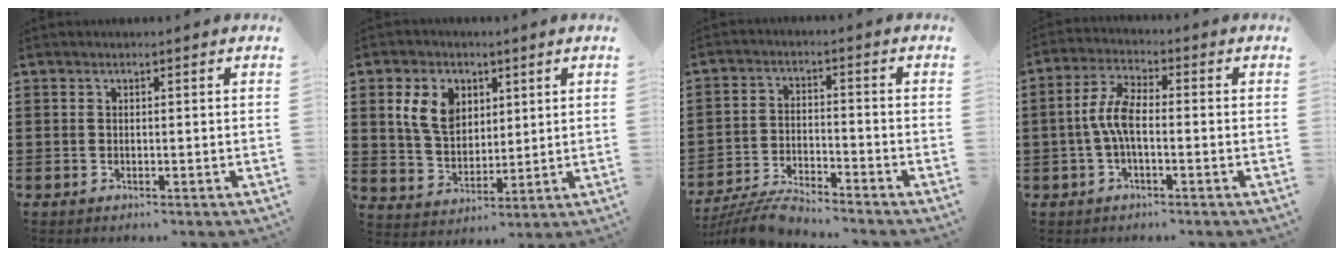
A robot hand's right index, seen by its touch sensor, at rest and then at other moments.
{"total": 7.5, "force": [2.9, 5.4, 4.3], "torque": [-0.106, 0.013, 0.049]}
{"total": 5.7, "force": [-5.5, 0.1, 1.3], "torque": [-0.041, -0.006, -0.111]}
{"total": 5.9, "force": [-0.8, 2.1, 5.5], "torque": [-0.128, -0.002, -0.022]}